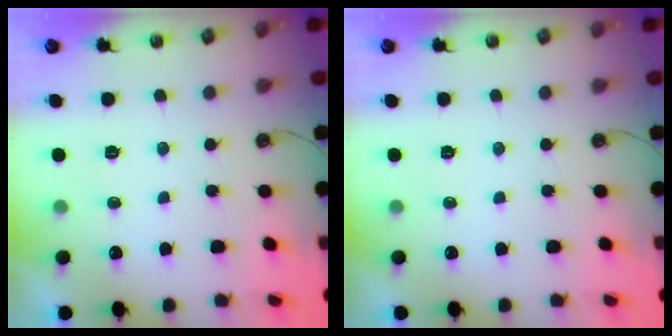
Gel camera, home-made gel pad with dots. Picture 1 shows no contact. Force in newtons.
{"total": 0.0}